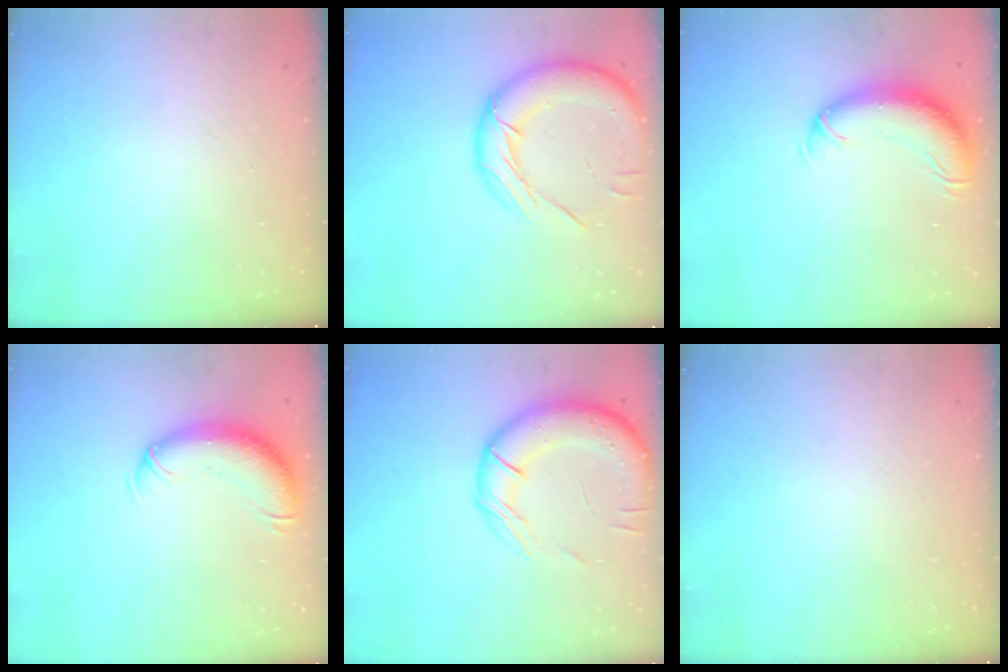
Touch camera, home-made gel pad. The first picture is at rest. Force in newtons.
{"total": 18.6, "press": 18.2, "slide": 3.5}
{"total": 11.9, "press": 11.6, "slide": 2.7}
{"total": 12.5, "press": 12.2, "slide": 3.0}
{"total": 17.3, "press": 16.9, "slide": 3.5}
{"total": 0.0}